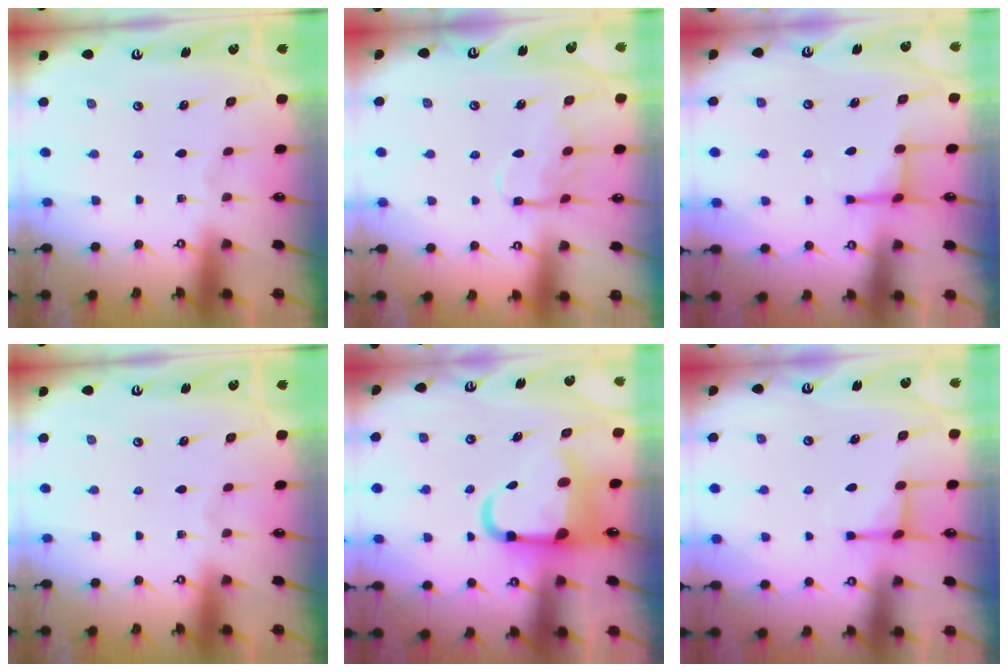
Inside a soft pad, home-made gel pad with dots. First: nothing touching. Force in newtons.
{"total": 13.1, "press": 13.1, "slide": 1.0}
{"total": 3.7, "press": 3.6, "slide": 0.6}
{"total": 0.0}
{"total": 9.7, "press": 9.4, "slide": 2.3}
{"total": 2.8, "press": 2.7, "slide": 0.6}